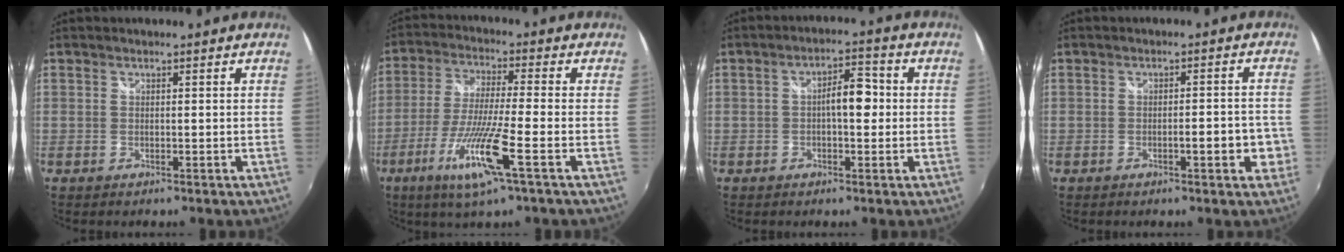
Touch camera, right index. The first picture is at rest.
{"total": 12.8, "force": [-5.6, 0.0, 11.5], "torque": [-0.242, -0.019, -0.109]}
{"total": 5.6, "force": [-0.2, 2.2, 5.1], "torque": [-0.082, 0.012, -0.005]}
{"total": 4.7, "force": [-1.8, 1.2, 4.2], "torque": [-0.061, 0.002, -0.024]}